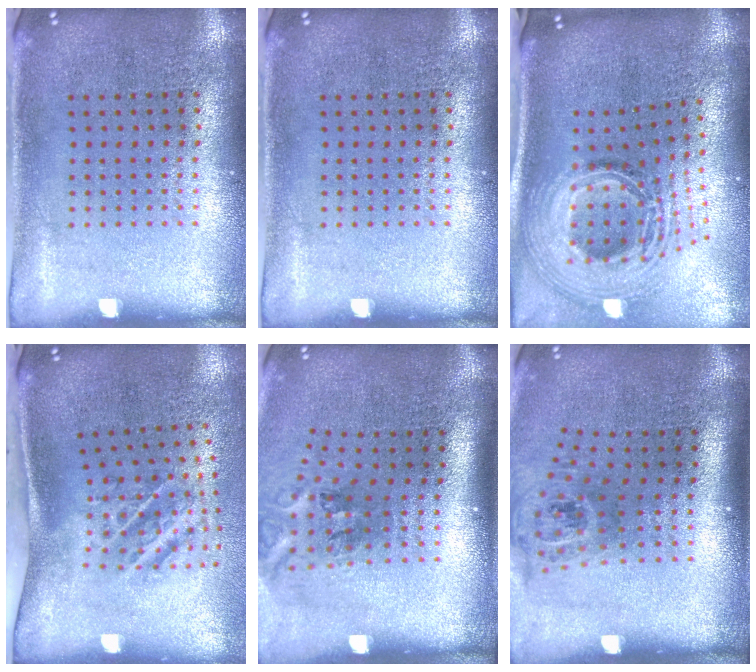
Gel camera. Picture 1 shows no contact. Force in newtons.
{"total": 0.0}
{"total": 3.0, "press": 2.1, "slide": 2.1}
{"total": 2.0, "press": 1.2, "slide": 1.6}
{"total": 2.0, "press": 1.2, "slide": 1.6}
{"total": 1.8, "press": 1.3, "slide": 1.3}